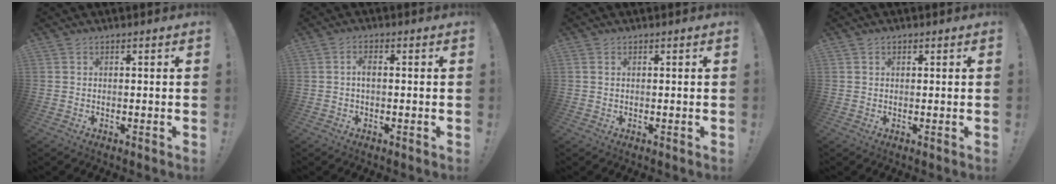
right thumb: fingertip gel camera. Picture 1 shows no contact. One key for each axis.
{"total": 2.4, "fx": -0.1, "fy": 1.2, "fz": 2.0, "tx": -0.039, "ty": 0.008, "tz": -0.003}
{"total": 0.6, "fx": 0.3, "fy": 0.4, "fz": 0.3, "tx": -0.008, "ty": 0.002, "tz": 0.005}
{"total": 0.9, "fx": 0.4, "fy": 0.8, "fz": 0.2, "tx": 0.005, "ty": 0.000, "tz": 0.007}